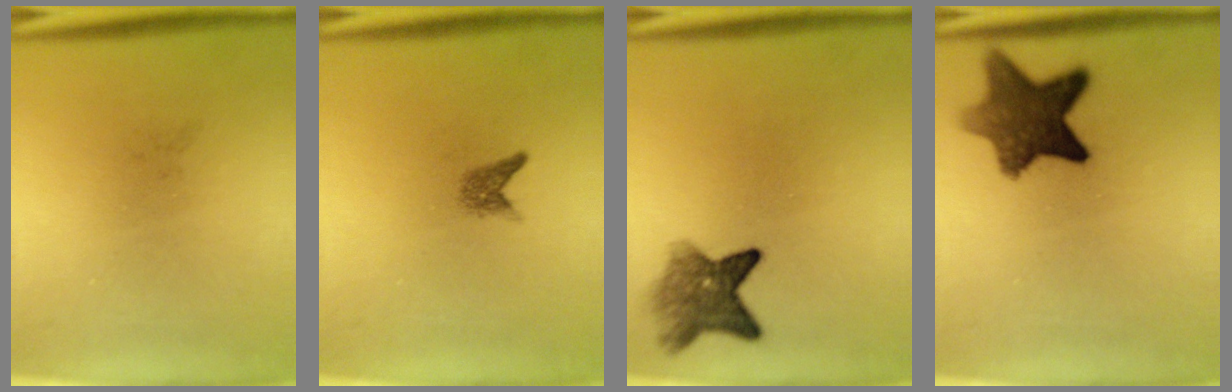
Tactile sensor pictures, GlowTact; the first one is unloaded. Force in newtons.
{"total": 1.5}
{"total": 5.9}
{"total": 10.4}